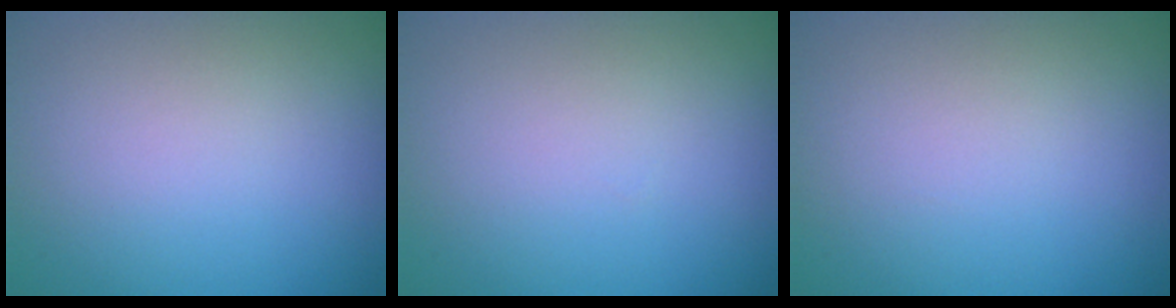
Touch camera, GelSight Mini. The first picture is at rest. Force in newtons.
{"total": 0.0}
{"total": 0.0}